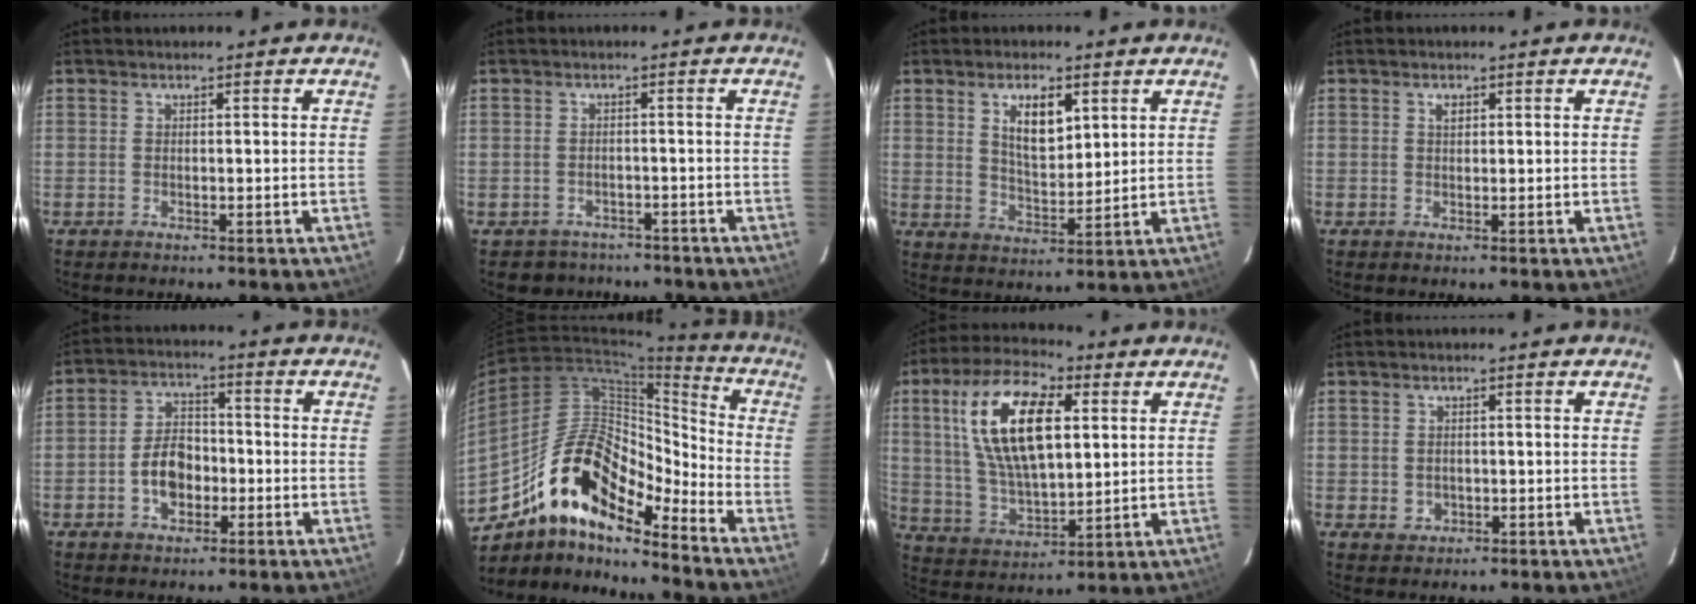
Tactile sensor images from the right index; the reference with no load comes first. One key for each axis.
{"total": 4.7, "fx": -3.6, "fy": 3.1, "fz": 0.0, "tx": -0.004, "ty": 0.023, "tz": -0.051}
{"total": 7.8, "fx": 3.4, "fy": 3.3, "fz": 6.2, "tx": -0.106, "ty": 0.003, "tz": 0.067}
{"total": 1.2, "fx": 0.5, "fy": 0.9, "fz": 0.8, "tx": -0.010, "ty": 0.005, "tz": 0.009}
{"total": 6.9, "fx": -2.4, "fy": 4.7, "fz": 4.4, "tx": -0.086, "ty": 0.020, "tz": -0.036}
{"total": 17.2, "fx": -12.7, "fy": 5.8, "fz": 10.1, "tx": -0.174, "ty": 0.012, "tz": -0.242}
{"total": 18.5, "fx": 5.3, "fy": 8.3, "fz": 15.6, "tx": -0.304, "ty": 0.017, "tz": 0.106}
{"total": 2.3, "fx": -0.4, "fy": 2.2, "fz": 0.7, "tx": -0.012, "ty": 0.002, "tz": 0.001}